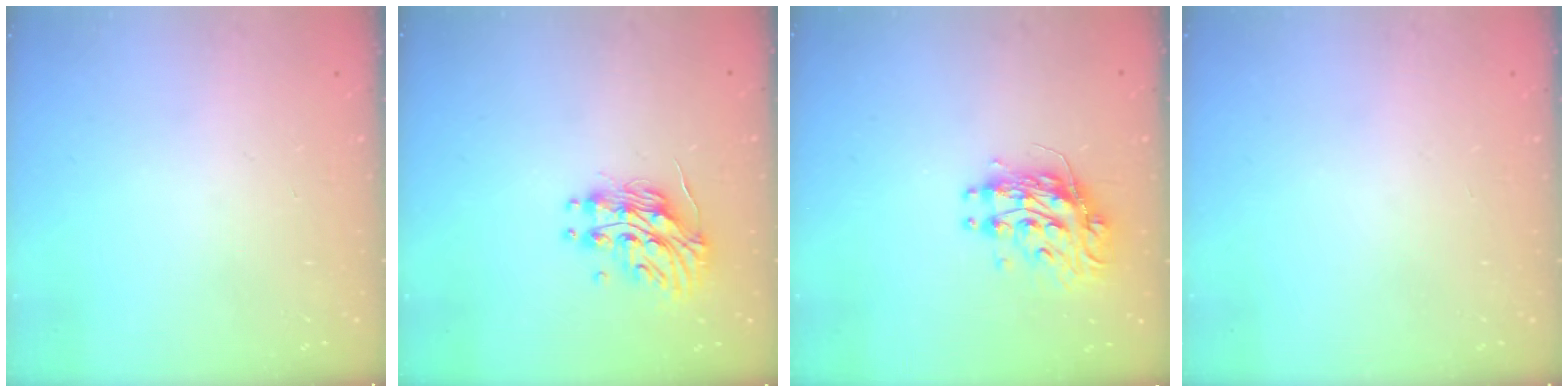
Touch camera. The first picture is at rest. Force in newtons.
{"total": 14.0, "press": 13.9, "slide": 0.8}
{"total": 10.3, "press": 10.3, "slide": 1.0}
{"total": 0.0}